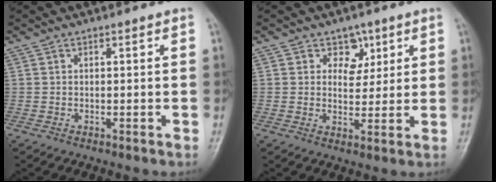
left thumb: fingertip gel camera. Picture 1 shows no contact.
{"total": 5.0, "force": [2.3, 4.0, 2.0], "torque": [0.007, -0.008, 0.033]}